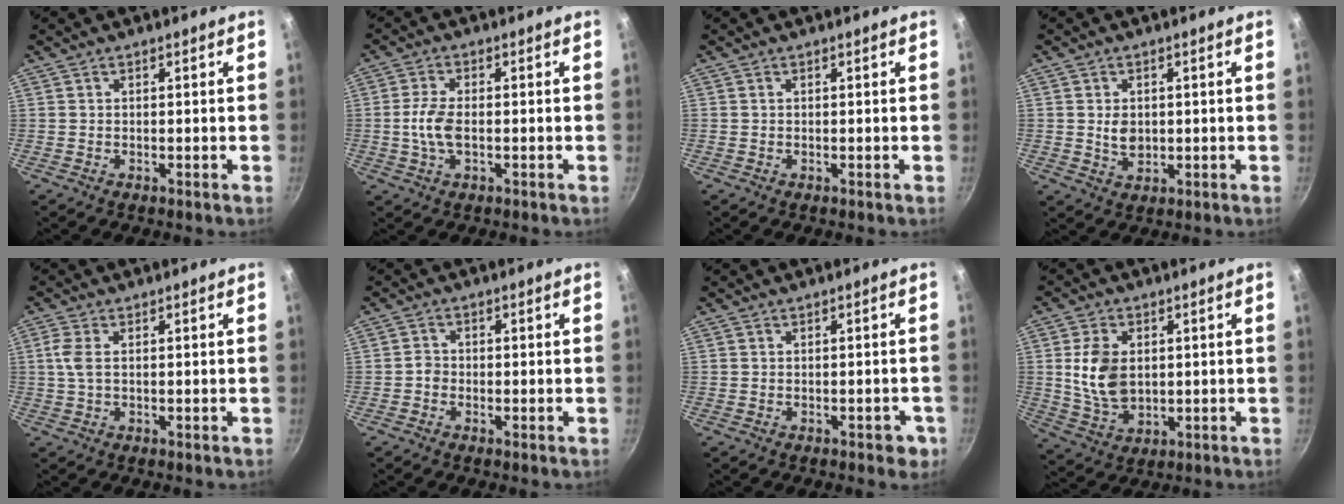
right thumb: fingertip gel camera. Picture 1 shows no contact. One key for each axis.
{"total": 5.4, "fx": -0.7, "fy": 2.8, "fz": 4.6, "tx": -0.096, "ty": 0.010, "tz": -0.017}
{"total": 0.0}
{"total": 4.0, "fx": 0.3, "fy": 3.1, "fz": 2.6, "tx": -0.032, "ty": -0.004, "tz": 0.009}
{"total": 3.7, "fx": 0.8, "fy": 1.8, "fz": 3.1, "tx": -0.070, "ty": 0.006, "tz": 0.015}
{"total": 1.9, "fx": -0.5, "fy": 1.6, "fz": 0.8, "tx": -0.008, "ty": 0.006, "tz": -0.014}
{"total": 3.0, "fx": -0.8, "fy": 2.0, "fz": 2.1, "tx": -0.001, "ty": 0.013, "tz": -0.005}
{"total": 10.1, "fx": 1.3, "fy": 6.8, "fz": 7.4, "tx": -0.130, "ty": -0.014, "tz": 0.034}